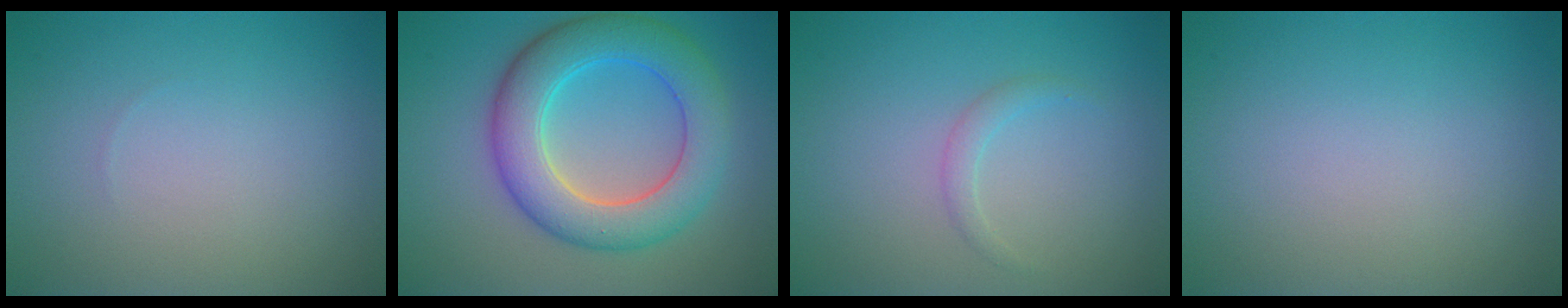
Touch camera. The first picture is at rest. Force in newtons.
{"total": 7.7, "press": 7.7, "slide": 0.2}
{"total": 1.1, "press": 1.1, "slide": 0.2}
{"total": 0.0}